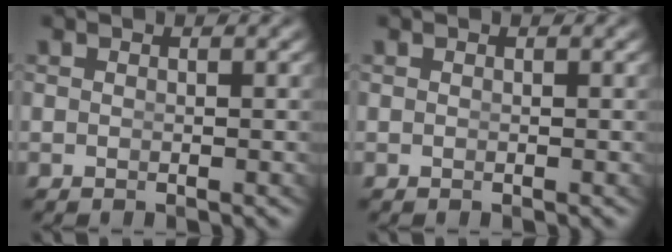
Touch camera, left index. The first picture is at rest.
{"total": 0.0}